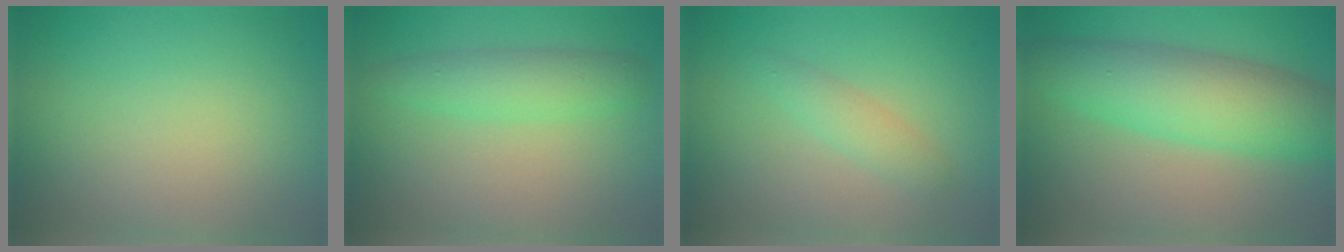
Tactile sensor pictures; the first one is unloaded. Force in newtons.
{"total": 3.1, "press": 3.1, "slide": 0.1}
{"total": 1.8, "press": 1.8, "slide": 0.0}
{"total": 7.5, "press": 7.5, "slide": 0.1}